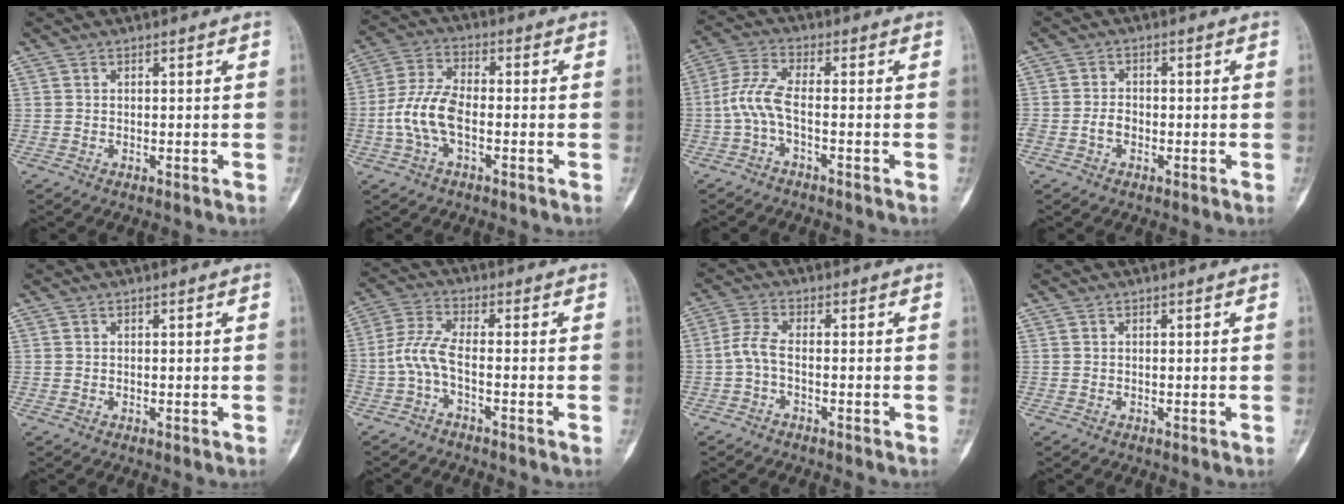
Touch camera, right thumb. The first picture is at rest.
{"total": 9.6, "force": [-2.3, 5.3, 7.7], "torque": [-0.164, 0.029, -0.052]}
{"total": 6.1, "force": [-2.0, 2.3, 5.3], "torque": [-0.126, 0.030, -0.047]}
{"total": 2.9, "force": [-1.1, 2.1, 1.6], "torque": [-0.019, 0.010, -0.024]}
{"total": 0.0}
{"total": 6.0, "force": [-2.6, 2.0, 5.0], "torque": [-0.121, 0.033, -0.059]}
{"total": 3.8, "force": [-1.3, 1.8, 3.0], "torque": [-0.070, 0.016, -0.036]}
{"total": 0.0}